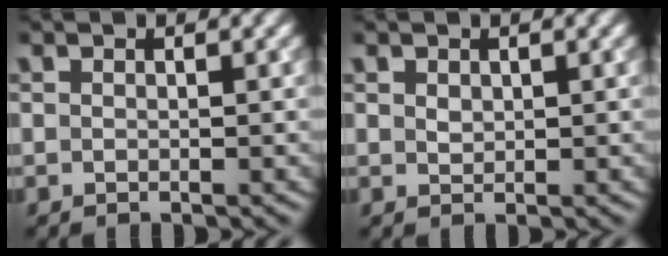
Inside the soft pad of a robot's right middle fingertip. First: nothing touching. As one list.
[{"total": 0.8, "force": [0.4, 0.6, 0.4], "torque": [-0.008, -0.001, 0.010]}]